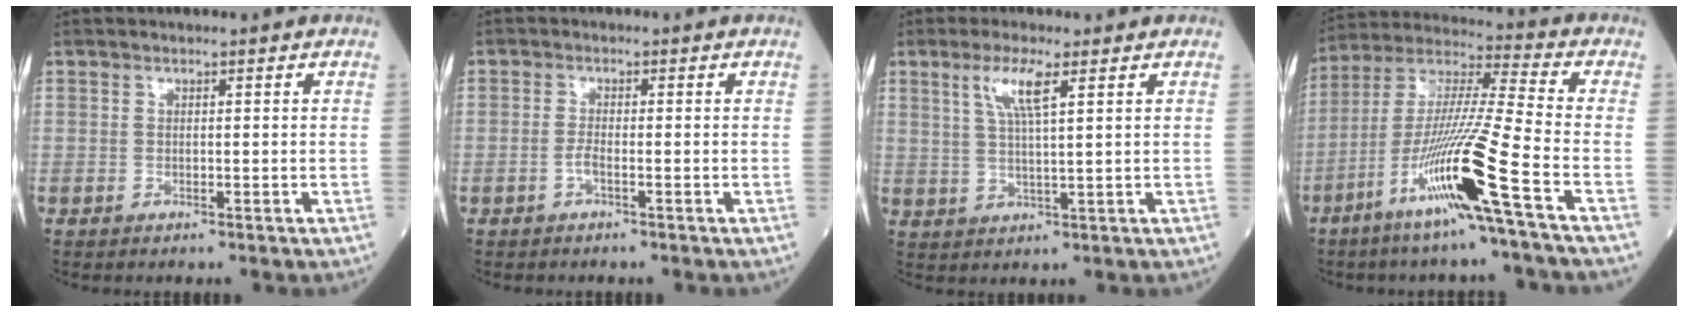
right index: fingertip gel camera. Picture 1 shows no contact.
{"total": 1.4, "force": [-0.7, 0.3, 1.2], "torque": [-0.026, 0.000, -0.013]}
{"total": 5.5, "force": [2.6, 0.3, 4.8], "torque": [-0.103, 0.001, 0.053]}
{"total": 16.1, "force": [-7.4, -1.6, 14.2], "torque": [-0.285, -0.021, -0.143]}